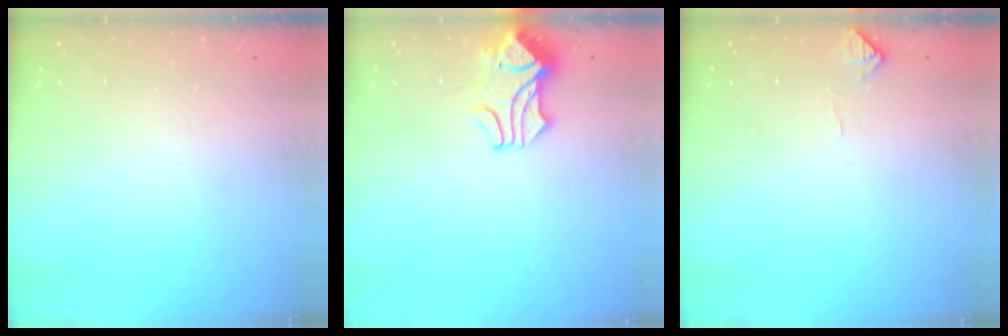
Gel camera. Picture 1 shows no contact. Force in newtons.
{"total": 1.9, "press": 1.5, "slide": 1.1}
{"total": 2.7, "press": 2.7, "slide": 0.4}